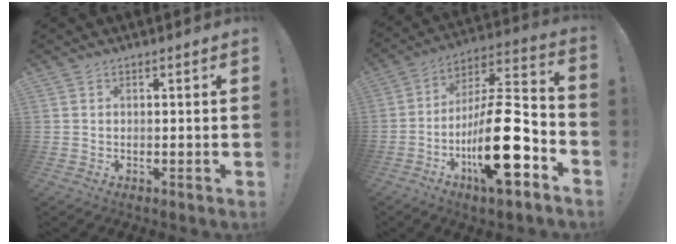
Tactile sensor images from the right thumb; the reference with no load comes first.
{"total": 23.3, "force": [-8.1, 7.6, 20.5], "torque": [-0.361, 0.046, -0.130]}